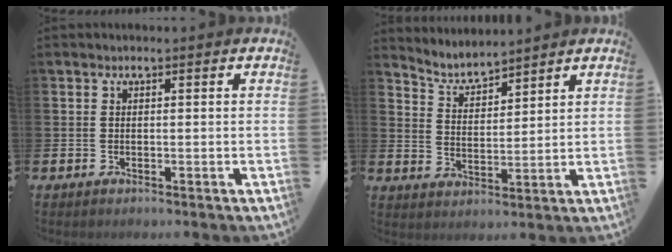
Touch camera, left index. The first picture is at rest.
{"total": 4.0, "force": [3.9, 0.7, 0.3], "torque": [-0.023, -0.028, 0.067]}